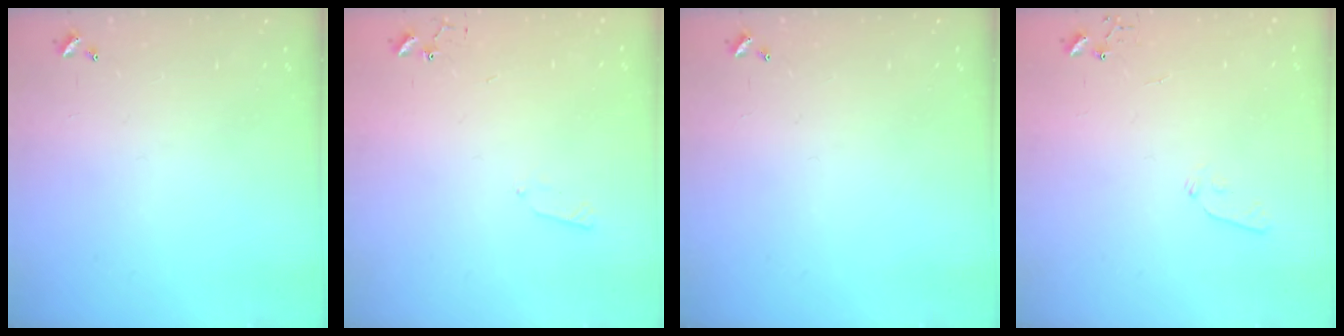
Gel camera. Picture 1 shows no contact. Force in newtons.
{"total": 4.1, "press": 4.0, "slide": 0.6}
{"total": 0.0}
{"total": 4.8, "press": 4.7, "slide": 1.0}